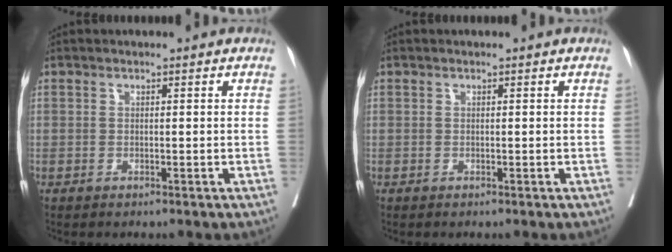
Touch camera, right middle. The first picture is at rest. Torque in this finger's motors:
{"motor_torque": [0.00, -0.01, -0.02, 0.00]}